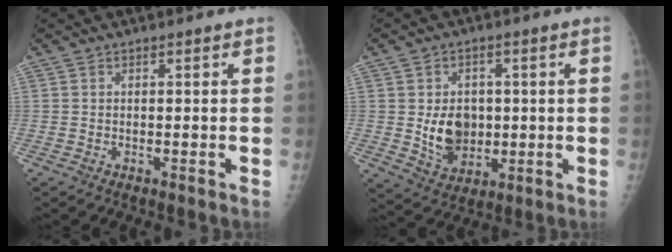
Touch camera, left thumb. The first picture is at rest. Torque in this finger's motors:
{"motor_torque": [0.91, 1.10, 0.66, -0.31, 0.10]}